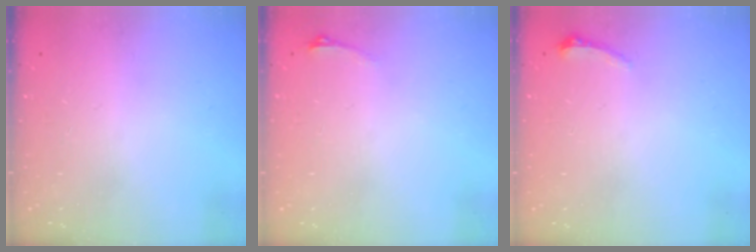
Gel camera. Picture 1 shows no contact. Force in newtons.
{"total": 2.9, "press": 2.6, "slide": 1.5}
{"total": 4.2, "press": 3.9, "slide": 1.7}